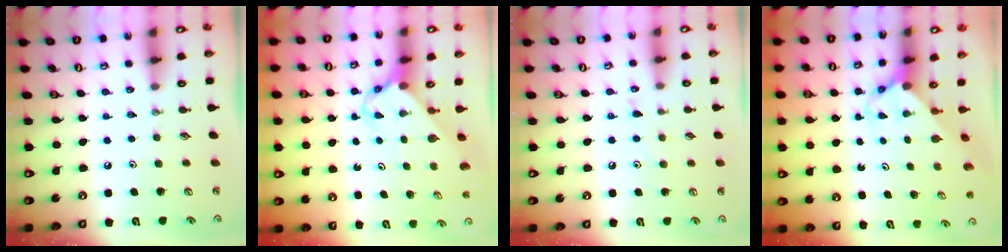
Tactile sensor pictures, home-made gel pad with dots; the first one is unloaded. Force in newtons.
{"total": 2.7, "press": 2.7, "slide": 0.3}
{"total": 5.2, "press": 5.1, "slide": 0.6}
{"total": 3.6, "press": 3.6, "slide": 0.4}